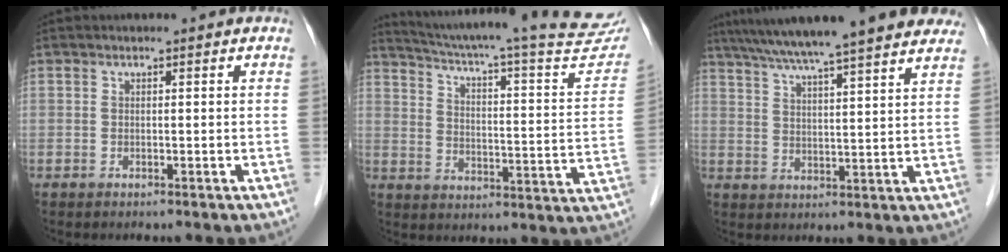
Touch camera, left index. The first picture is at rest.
{"total": 28.3, "force": [25.4, 2.0, 12.3], "torque": [-0.191, -0.075, 0.313]}
{"total": 22.4, "force": [19.0, 1.1, 11.7], "torque": [-0.193, 0.027, 0.259]}